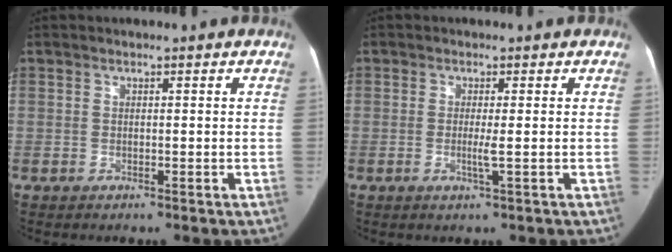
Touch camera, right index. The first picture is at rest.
{"total": 2.0, "force": [-0.3, -0.4, 1.9], "torque": [-0.040, -0.004, -0.007]}